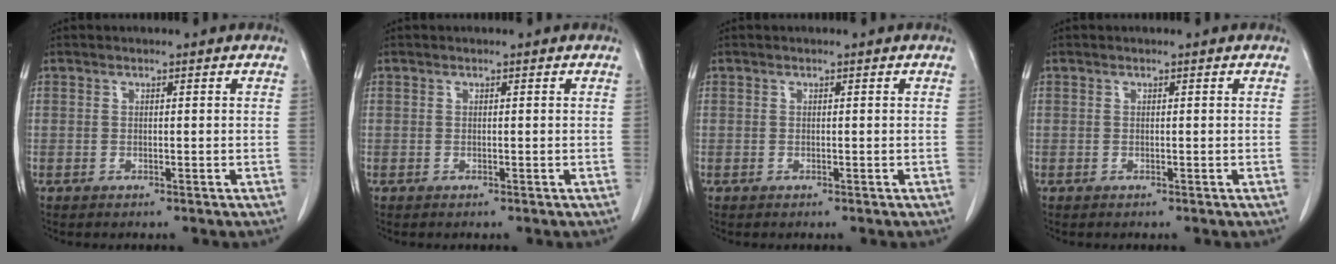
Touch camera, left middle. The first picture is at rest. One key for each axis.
{"total": 0.0}
{"total": 0.0}
{"total": 0.0}